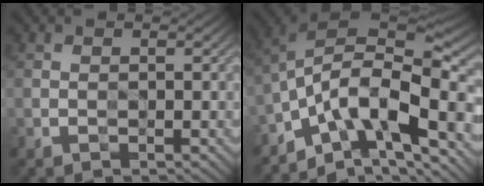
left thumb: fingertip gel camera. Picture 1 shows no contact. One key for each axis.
{"total": 13.6, "fx": -6.4, "fy": 5.7, "fz": 10.6, "tx": -0.187, "ty": 0.004, "tz": -0.125}